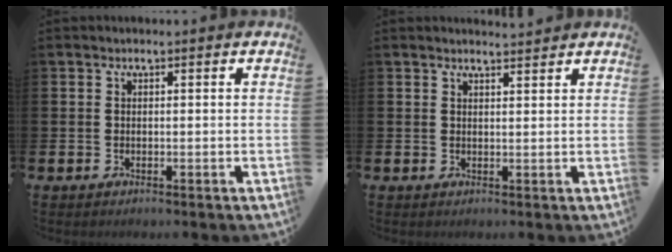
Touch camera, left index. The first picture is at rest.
{"total": 2.0, "force": [2.0, 0.0, 0.0], "torque": [0.005, -0.013, 0.034]}